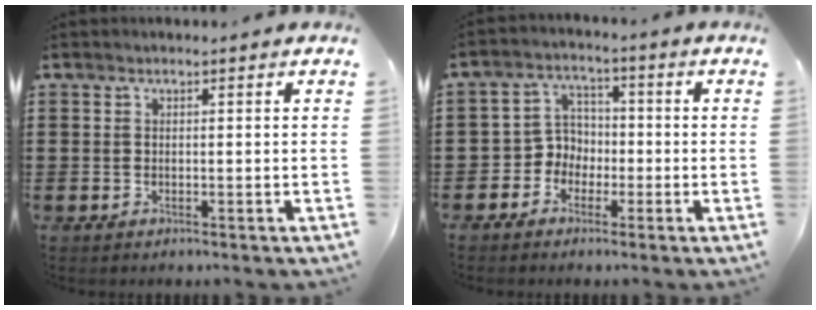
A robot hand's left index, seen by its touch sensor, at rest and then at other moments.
{"total": 4.6, "force": [-1.8, 4.2, 0.9], "torque": [-0.041, 0.007, -0.043]}